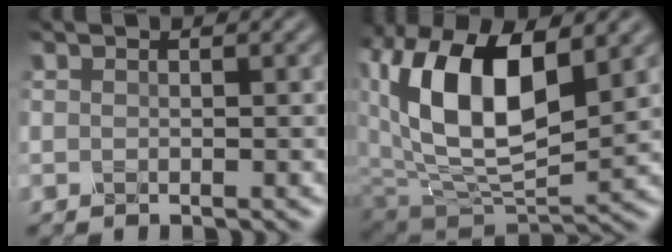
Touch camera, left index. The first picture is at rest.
{"total": 11.7, "force": [3.3, 6.5, 9.2], "torque": [-0.163, -0.004, 0.060]}